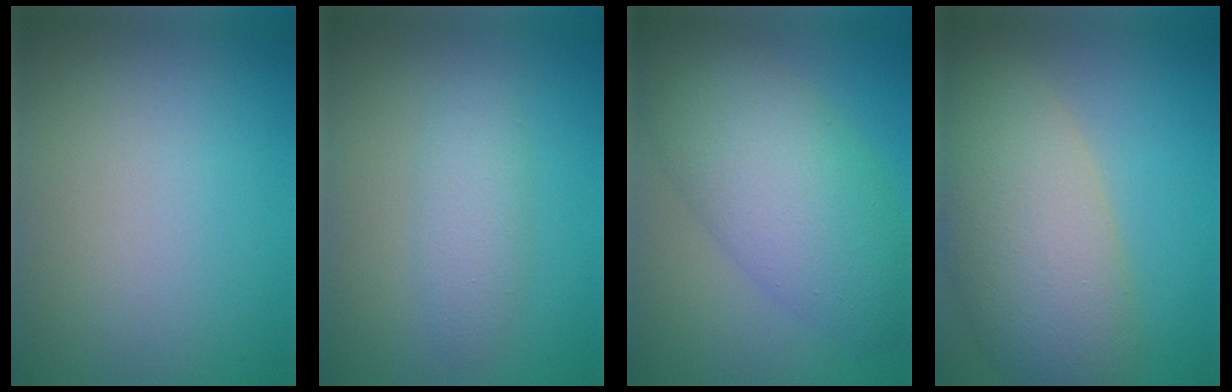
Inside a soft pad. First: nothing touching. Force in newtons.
{"total": 2.3, "press": 2.3, "slide": 0.1}
{"total": 8.5, "press": 8.5, "slide": 0.2}
{"total": 9.2, "press": 9.2, "slide": 0.6}